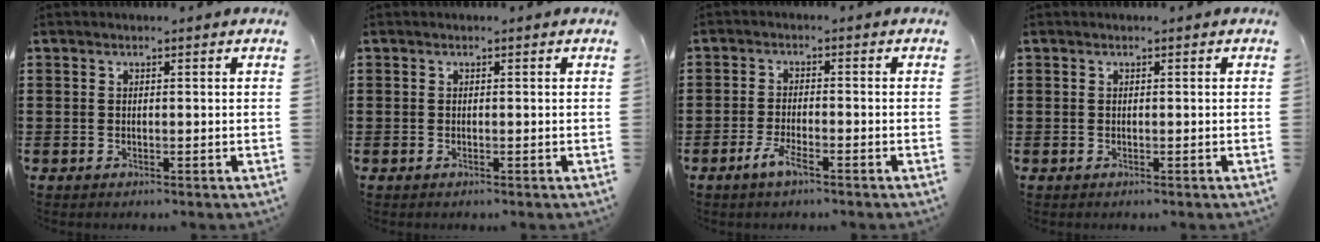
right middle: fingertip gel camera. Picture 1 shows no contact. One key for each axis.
{"total": 0.0}
{"total": 3.6, "fx": -2.2, "fy": 0.8, "fz": 2.7, "tx": -0.057, "ty": 0.000, "tz": -0.046}
{"total": 0.0}